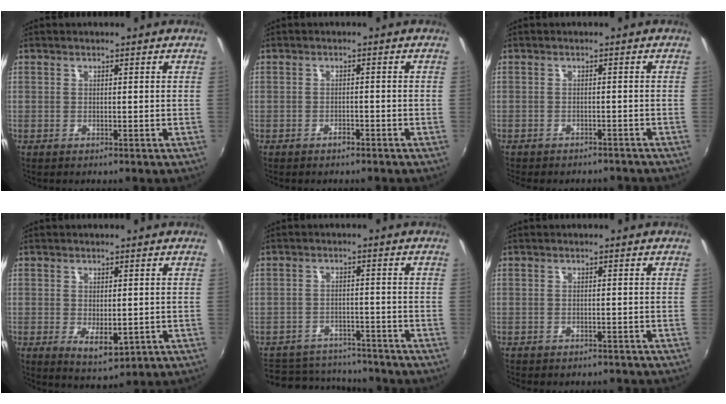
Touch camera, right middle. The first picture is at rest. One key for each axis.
{"total": 1.6, "fx": -1.3, "fy": 0.7, "fz": 0.4, "tx": -0.009, "ty": 0.000, "tz": -0.021}
{"total": 6.2, "fx": -5.6, "fy": 2.1, "fz": 2.0, "tx": -0.048, "ty": -0.015, "tz": -0.074}
{"total": 5.0, "fx": -1.0, "fy": 2.6, "fz": 4.1, "tx": -0.067, "ty": -0.017, "tz": -0.009}
{"total": 13.6, "fx": -11.9, "fy": 5.5, "fz": 3.8, "tx": -0.099, "ty": 0.020, "tz": -0.164}
{"total": 3.9, "fx": -3.5, "fy": 1.3, "fz": 1.1, "tx": -0.028, "ty": -0.012, "tz": -0.046}